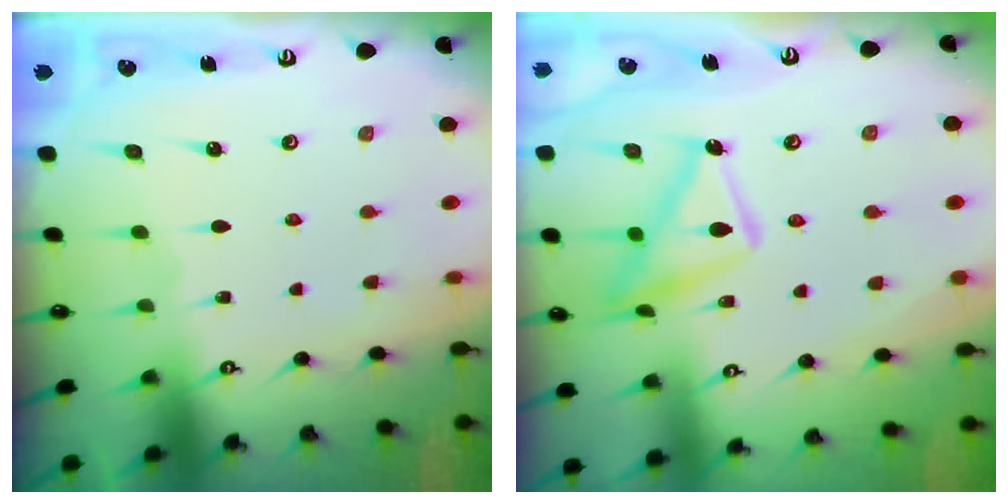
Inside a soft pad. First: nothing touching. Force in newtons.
{"total": 14.3, "press": 14.2, "slide": 1.2}